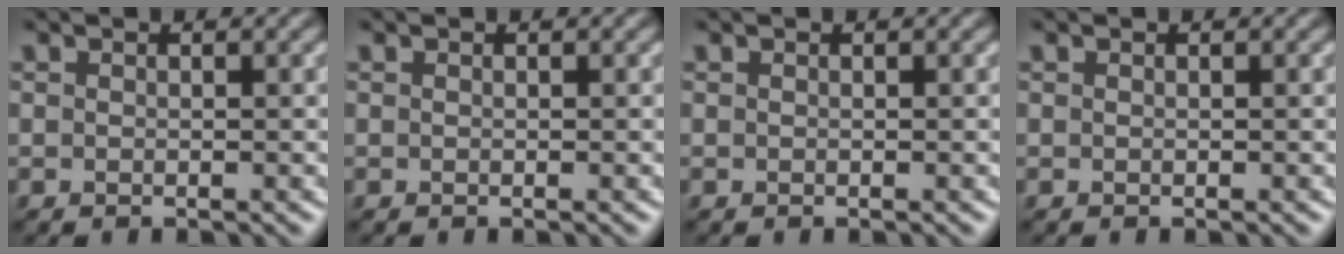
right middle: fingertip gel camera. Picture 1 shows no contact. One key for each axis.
{"total": 0.0}
{"total": 0.0}
{"total": 0.0}